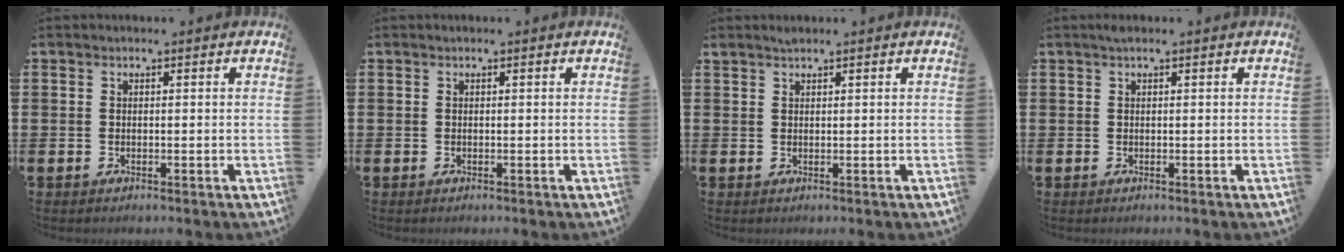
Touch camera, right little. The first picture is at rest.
{"total": 0.0}
{"total": 0.7, "force": [0.7, 0.0, 0.1], "torque": [0.007, -0.002, 0.011]}
{"total": 0.6, "force": [0.3, 0.1, 0.4], "torque": [-0.008, 0.004, 0.005]}